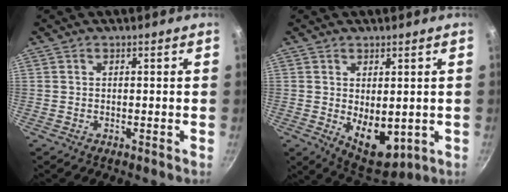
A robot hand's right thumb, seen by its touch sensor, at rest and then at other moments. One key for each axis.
{"total": 9.0, "fx": -0.5, "fy": 5.3, "fz": 7.3, "tx": -0.081, "ty": -0.021, "tz": 0.013}